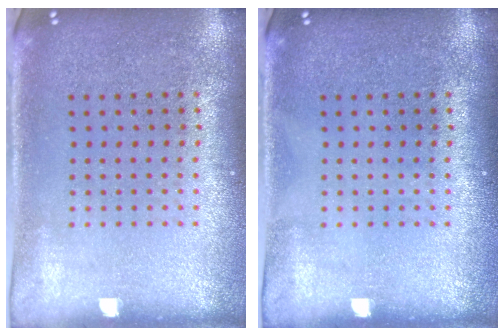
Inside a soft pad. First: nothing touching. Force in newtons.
{"total": 0.0}